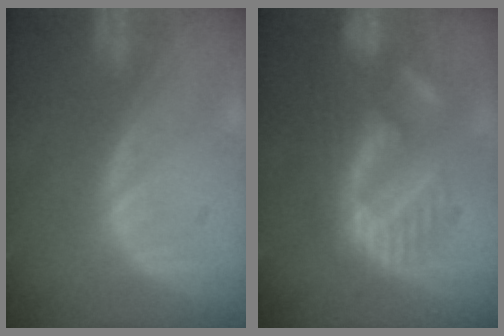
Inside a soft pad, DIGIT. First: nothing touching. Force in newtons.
{"total": 10.4, "press": 9.6, "slide": 3.8}